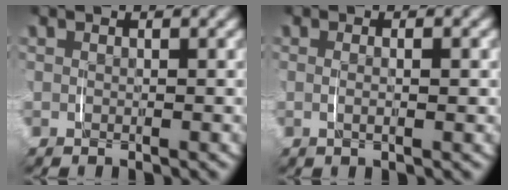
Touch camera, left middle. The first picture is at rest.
{"total": 1.3, "force": [0.0, 0.0, 1.3], "torque": [-0.025, -0.003, 0.003]}